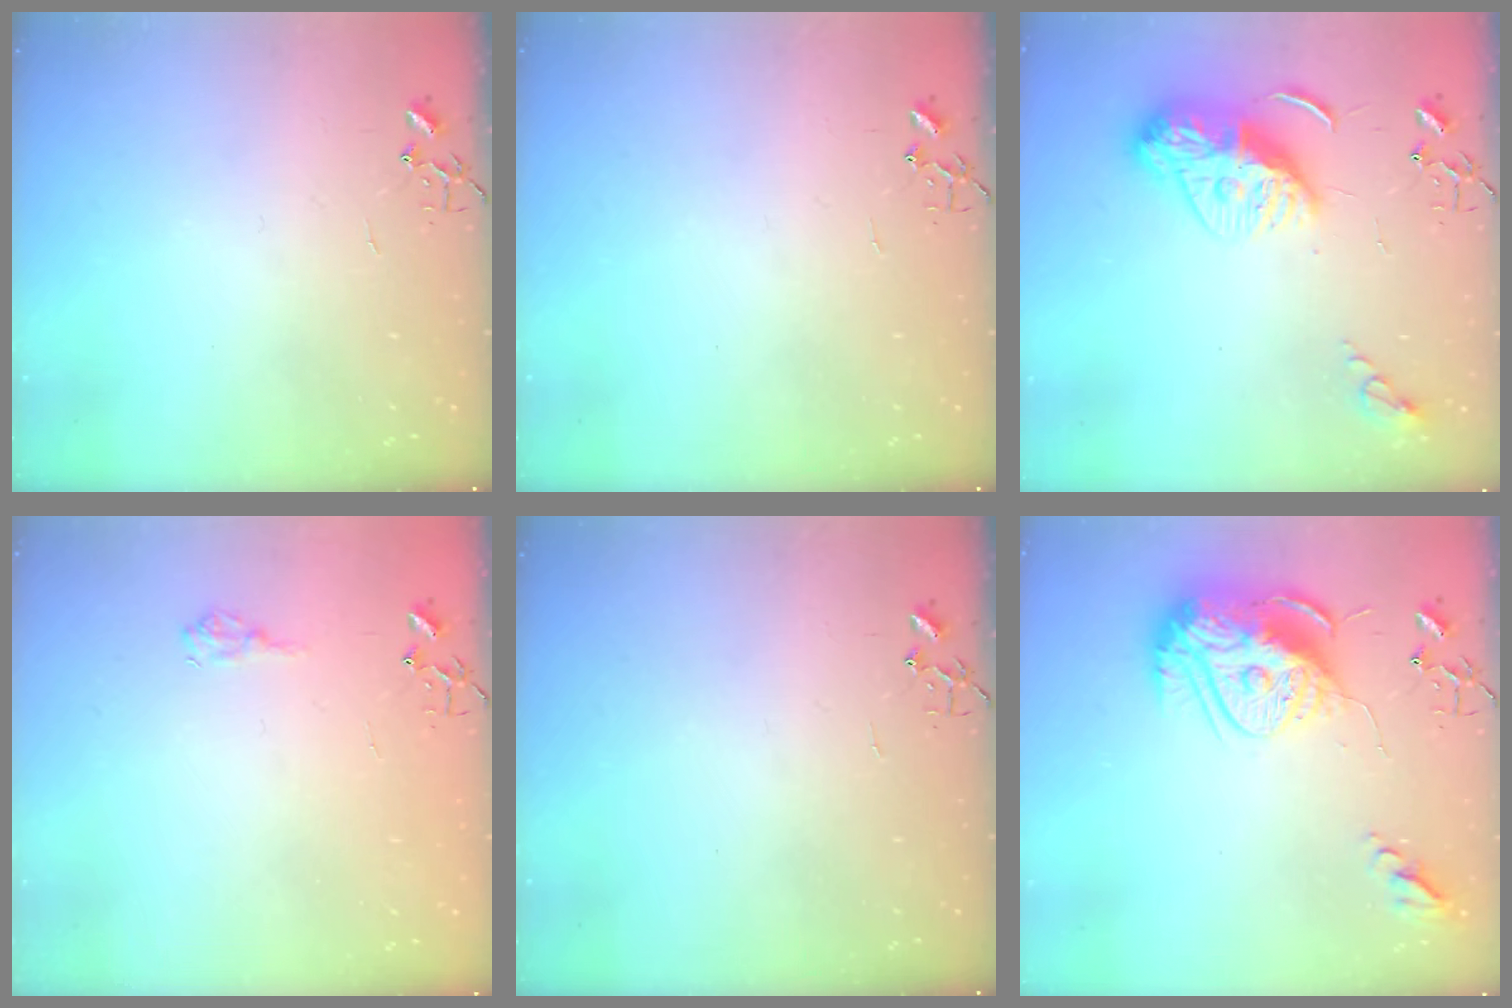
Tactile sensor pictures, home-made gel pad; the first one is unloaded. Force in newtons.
{"total": 0.0}
{"total": 11.5, "press": 11.4, "slide": 1.1}
{"total": 7.2, "press": 7.1, "slide": 0.9}
{"total": 0.0}
{"total": 18.4, "press": 18.3, "slide": 1.7}